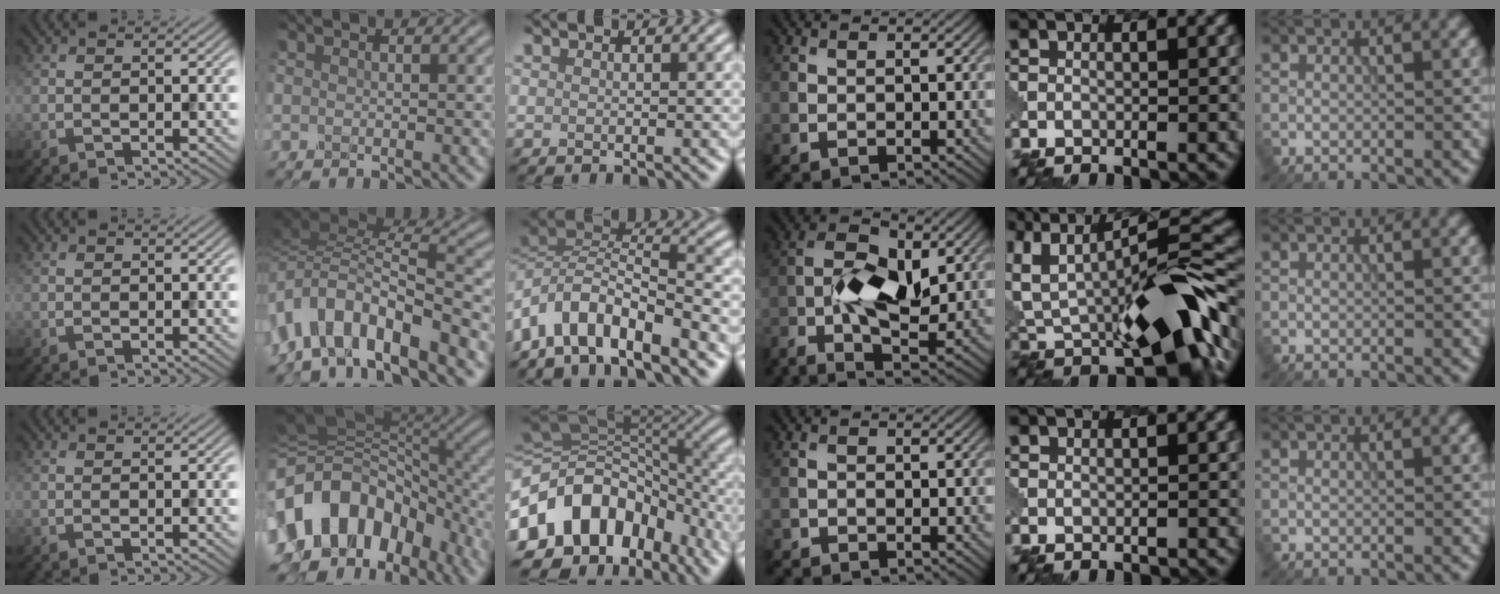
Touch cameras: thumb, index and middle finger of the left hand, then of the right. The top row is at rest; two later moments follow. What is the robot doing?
{"motion": "insert", "object": "pin"}